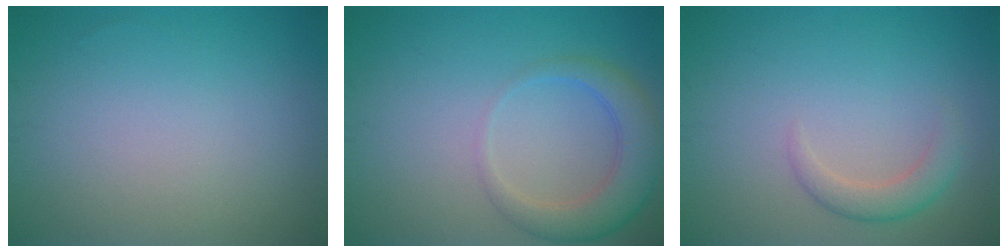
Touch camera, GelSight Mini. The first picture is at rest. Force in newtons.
{"total": 4.3, "press": 4.3, "slide": 0.3}
{"total": 2.2, "press": 2.2, "slide": 0.1}